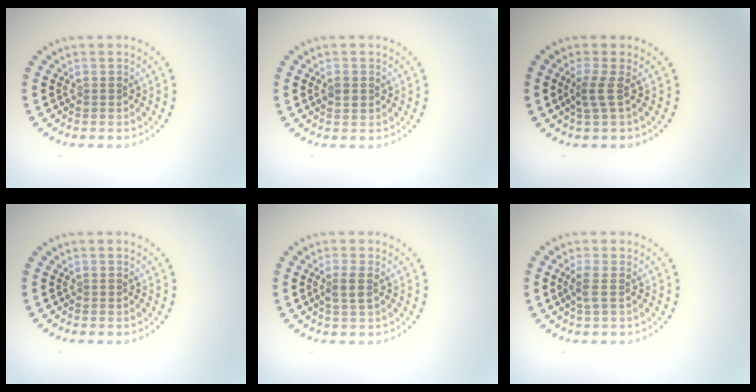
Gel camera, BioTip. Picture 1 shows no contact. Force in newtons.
{"total": 1.0, "press": 1.0, "slide": 0.2}
{"total": 2.0, "press": 1.3, "slide": 1.5}
{"total": 0.0}
{"total": 1.6, "press": 1.4, "slide": 0.7}
{"total": 1.3, "press": 1.2, "slide": 0.7}